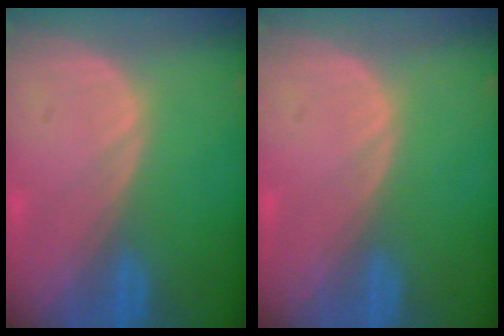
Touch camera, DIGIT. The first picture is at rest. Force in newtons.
{"total": 0.0}